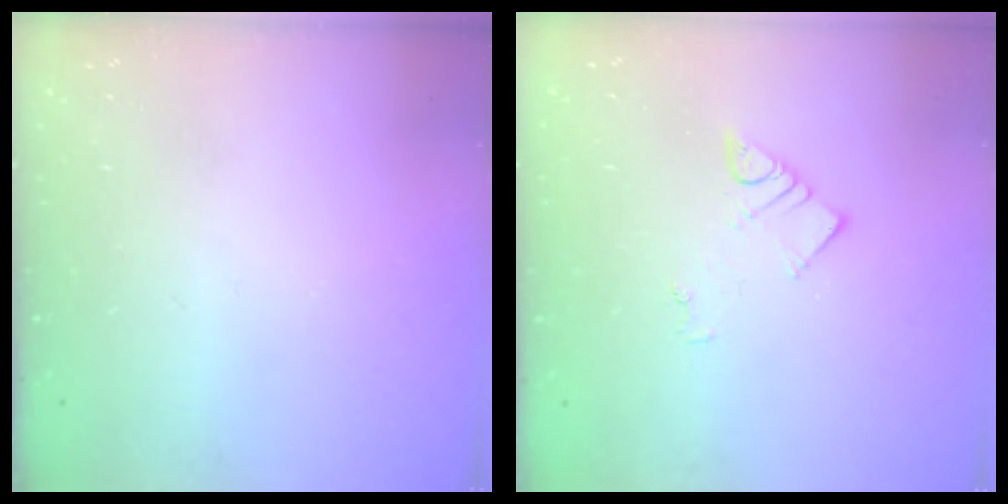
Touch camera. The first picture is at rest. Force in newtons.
{"total": 4.1, "press": 4.1, "slide": 0.2}